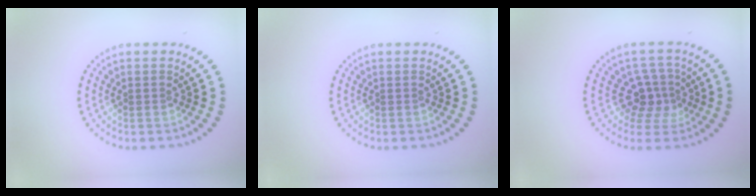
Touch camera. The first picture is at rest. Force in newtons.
{"total": 0.0}
{"total": 2.9, "press": 2.4, "slide": 1.7}